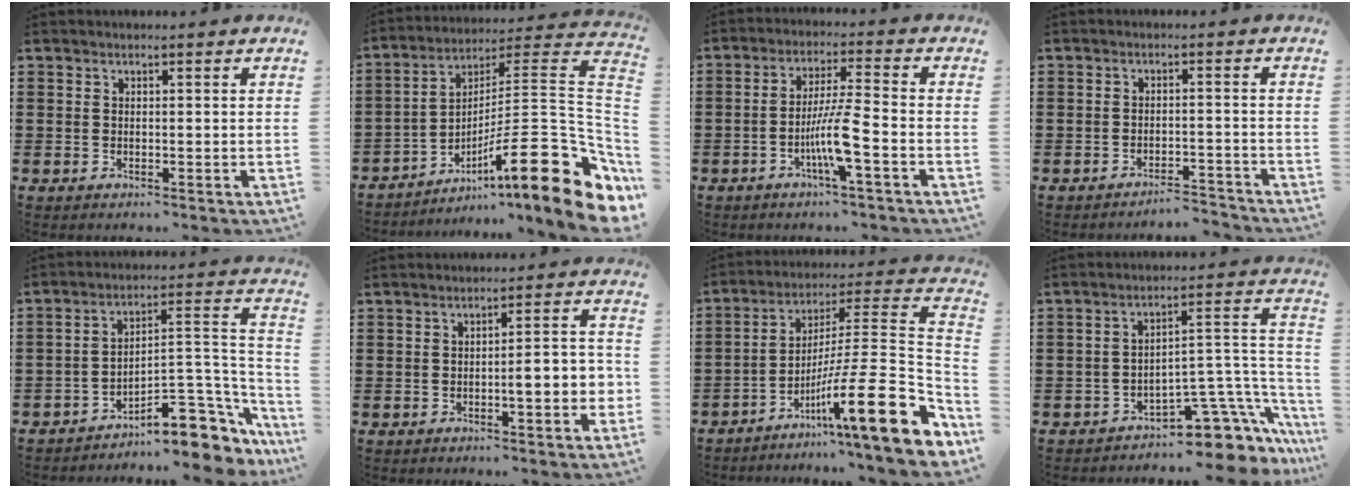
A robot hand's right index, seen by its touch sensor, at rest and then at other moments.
{"total": 17.0, "force": [-7.1, 3.7, 15.0], "torque": [-0.217, -0.008, -0.120]}
{"total": 7.3, "force": [-3.1, 0.2, 6.6], "torque": [-0.129, -0.007, -0.063]}
{"total": 3.4, "force": [-3.4, 0.2, 0.1], "torque": [-0.008, 0.000, -0.072]}
{"total": 11.1, "force": [-8.0, 3.9, 6.6], "torque": [-0.066, 0.018, -0.147]}
{"total": 4.7, "force": [-1.5, 0.7, 4.4], "torque": [-0.066, -0.002, -0.029]}
{"total": 17.0, "force": [-7.3, 1.8, 15.3], "torque": [-0.247, -0.018, -0.130]}
{"total": 9.3, "force": [-6.7, 3.7, 5.3], "torque": [-0.059, 0.007, -0.122]}